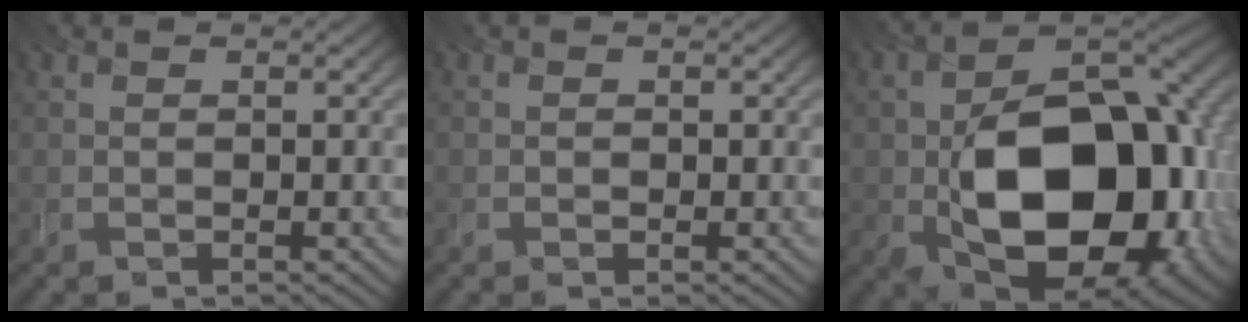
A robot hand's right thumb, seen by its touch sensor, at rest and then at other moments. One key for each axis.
{"total": 0.0}
{"total": 18.0, "fx": -3.2, "fy": 11.3, "fz": 13.6, "tx": -0.212, "ty": -0.029, "tz": -0.047}